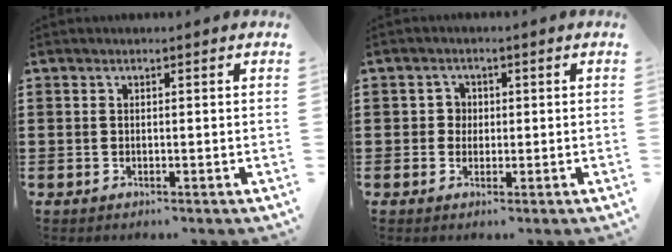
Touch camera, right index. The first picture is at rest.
{"total": 1.9, "force": [0.1, 1.8, 0.7], "torque": [-0.021, 0.008, -0.001]}